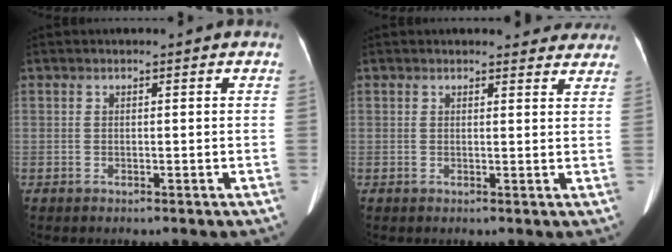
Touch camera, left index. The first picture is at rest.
{"total": 6.8, "force": [6.4, 1.9, 1.4], "torque": [0.005, -0.004, 0.052]}